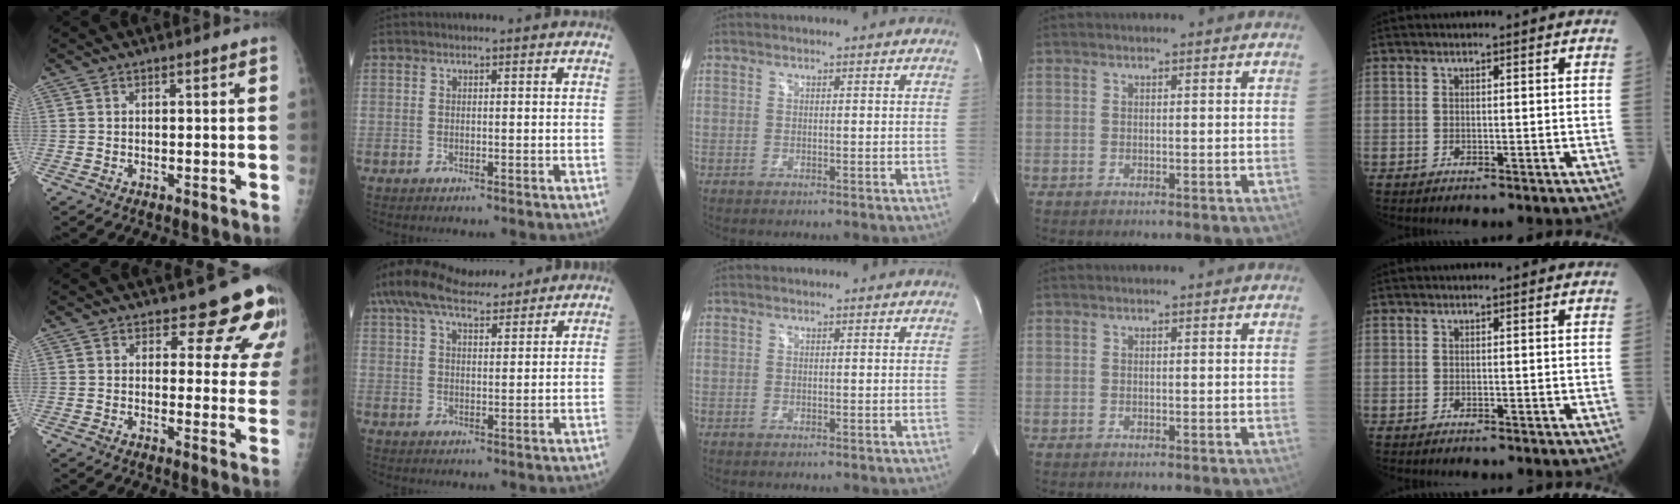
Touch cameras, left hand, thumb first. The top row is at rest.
{"thumb": {"total": 10.5, "force": [8.5, 4.8, 3.8], "torque": [0.003, -0.051, 0.075]}, "index": {"total": 11.9, "force": [10.3, 2.5, 5.4], "torque": [-0.105, 0.039, 0.174]}}